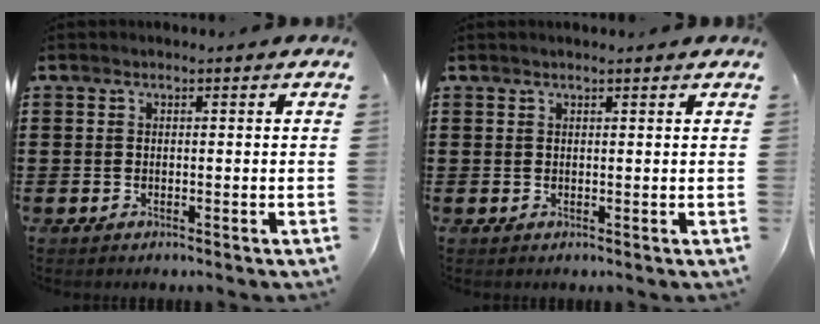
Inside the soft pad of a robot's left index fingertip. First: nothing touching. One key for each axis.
{"total": 0.9, "fx": 0.7, "fy": 0.0, "fz": 0.6, "tx": -0.011, "ty": -0.002, "tz": 0.013}